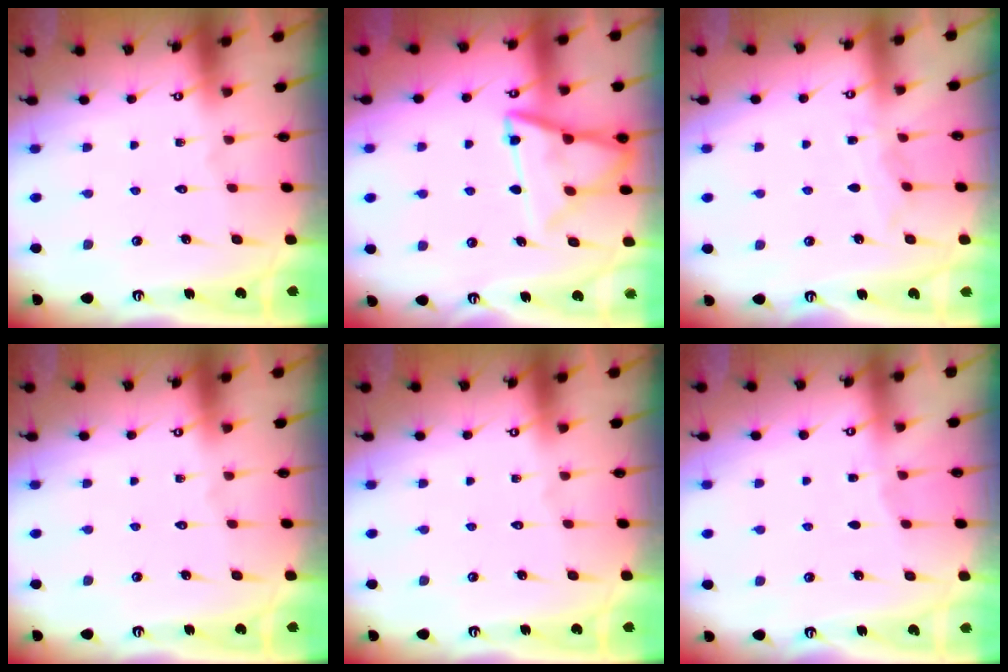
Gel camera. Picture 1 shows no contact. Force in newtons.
{"total": 14.3, "press": 14.3, "slide": 1.1}
{"total": 4.7, "press": 4.7, "slide": 0.6}
{"total": 0.0}
{"total": 0.0}
{"total": 1.9, "press": 1.9, "slide": 0.3}